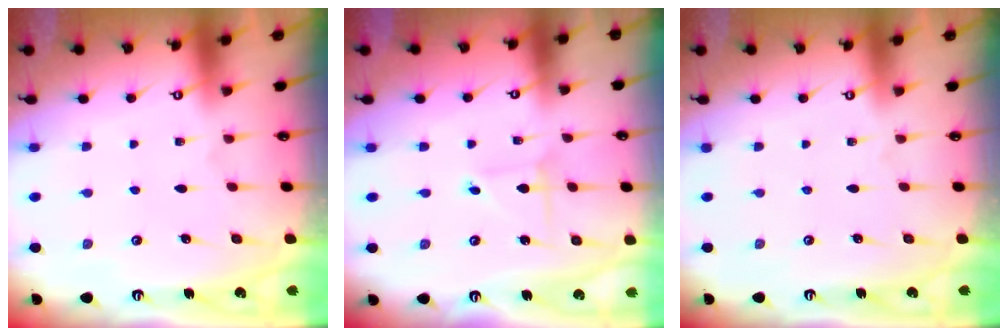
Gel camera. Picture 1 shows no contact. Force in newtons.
{"total": 1.4, "press": 1.4, "slide": 0.1}
{"total": 0.0}